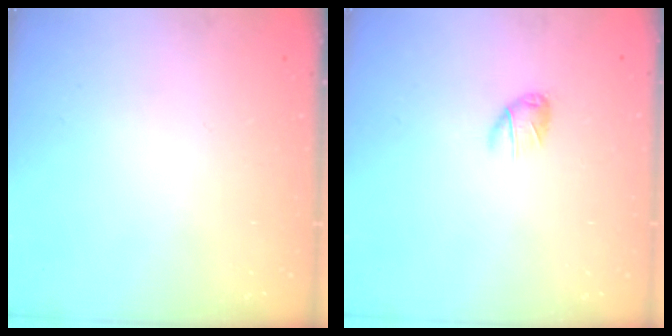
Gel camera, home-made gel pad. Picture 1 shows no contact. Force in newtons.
{"total": 5.0, "press": 4.9, "slide": 0.7}